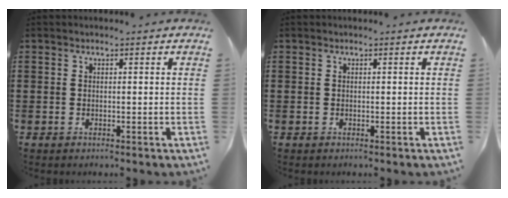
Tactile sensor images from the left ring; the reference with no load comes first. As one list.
[{"total": 0.0}]